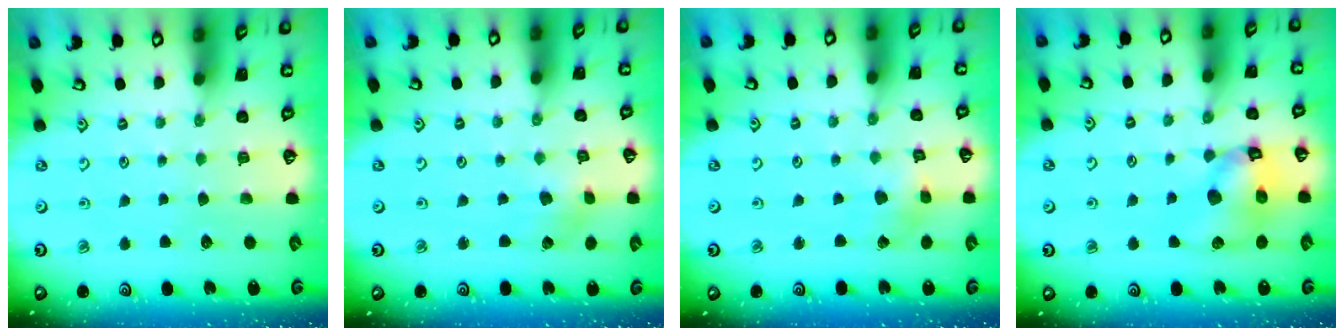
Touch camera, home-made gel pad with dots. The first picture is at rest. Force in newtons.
{"total": 2.3, "press": 2.3, "slide": 0.6}
{"total": 2.8, "press": 2.8, "slide": 0.1}
{"total": 11.8, "press": 11.7, "slide": 1.7}